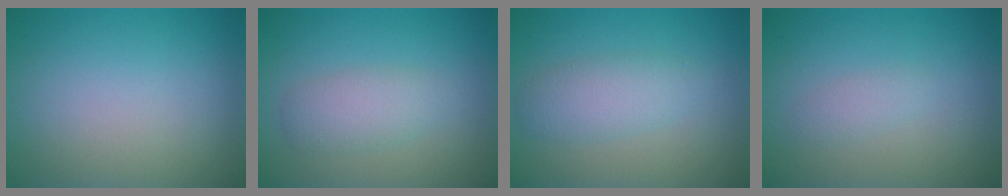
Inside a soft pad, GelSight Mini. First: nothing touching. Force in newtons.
{"total": 2.5, "press": 2.5, "slide": 0.0}
{"total": 2.9, "press": 2.9, "slide": 0.1}
{"total": 1.1, "press": 1.1, "slide": 0.1}